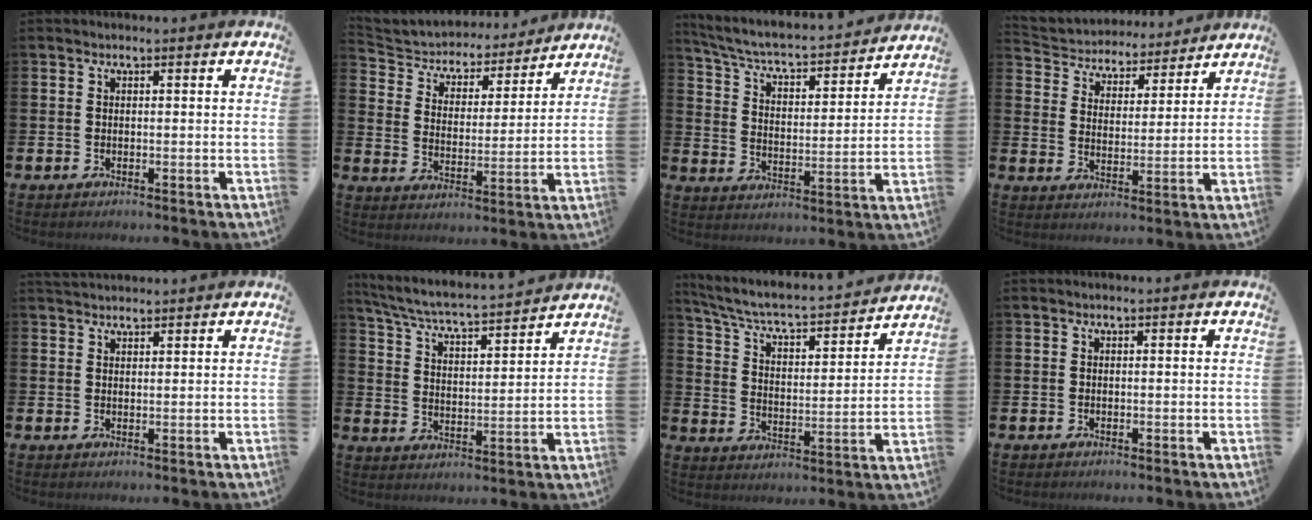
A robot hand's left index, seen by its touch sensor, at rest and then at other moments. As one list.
[{"total": 5.2, "force": [4.8, 2.0, 0.4], "torque": [-0.045, -0.042, 0.078]}, {"total": 5.9, "force": [5.4, 1.1, 2.1], "torque": [-0.071, -0.046, 0.084]}, {"total": 4.8, "force": [4.5, 1.8, -0.2], "torque": [-0.031, -0.039, 0.074]}, {"total": 1.7, "force": [1.6, 0.3, 0.0], "torque": [0.007, -0.005, 0.028]}, {"total": 5.6, "force": [5.4, 0.1, 1.6], "torque": [-0.058, -0.047, 0.088]}, {"total": 6.5, "force": [5.9, 1.1, 2.5], "torque": [-0.080, -0.048, 0.093]}, {"total": 0.0}]